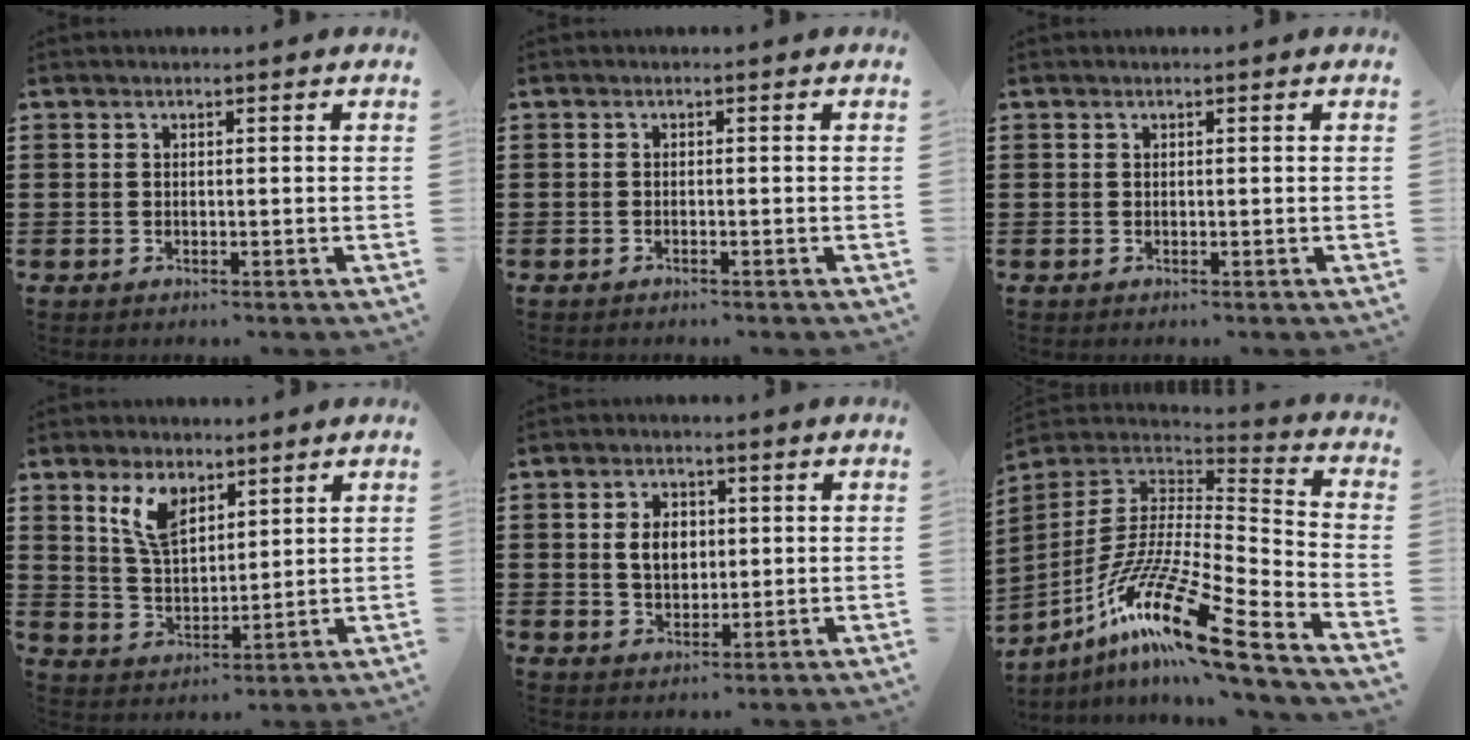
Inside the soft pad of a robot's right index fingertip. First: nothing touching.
{"total": 0.7, "force": [-0.6, 0.0, 0.2], "torque": [-0.004, -0.005, -0.012]}
{"total": 0.0}
{"total": 7.2, "force": [4.4, 3.5, 4.5], "torque": [-0.104, 0.004, 0.082]}
{"total": 4.5, "force": [0.5, 3.2, 3.1], "torque": [-0.061, 0.010, 0.005]}
{"total": 17.8, "force": [-11.8, 2.3, 13.1], "torque": [-0.248, 0.014, -0.218]}